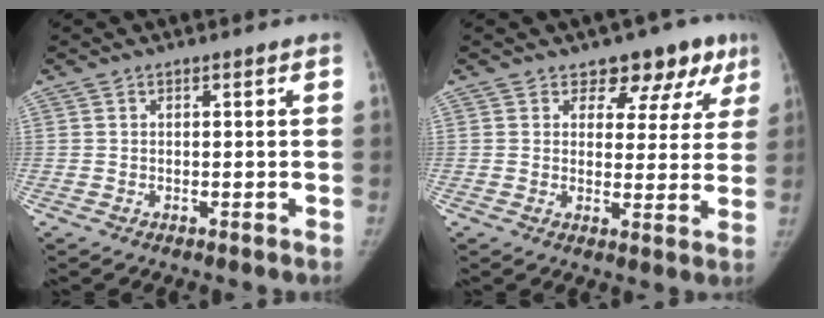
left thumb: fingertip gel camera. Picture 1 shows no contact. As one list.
[{"total": 9.4, "force": [6.8, 5.8, 3.0], "torque": [0.016, -0.029, 0.062]}]